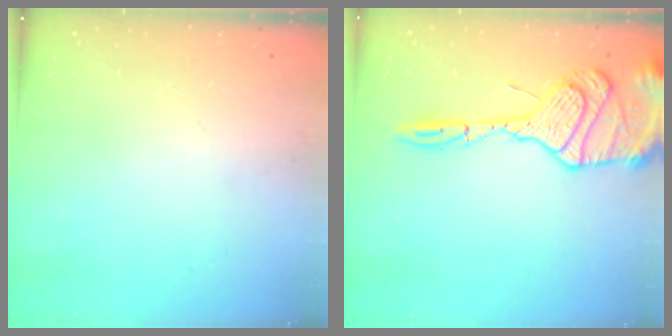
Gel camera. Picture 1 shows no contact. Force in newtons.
{"total": 18.6, "press": 18.4, "slide": 3.1}